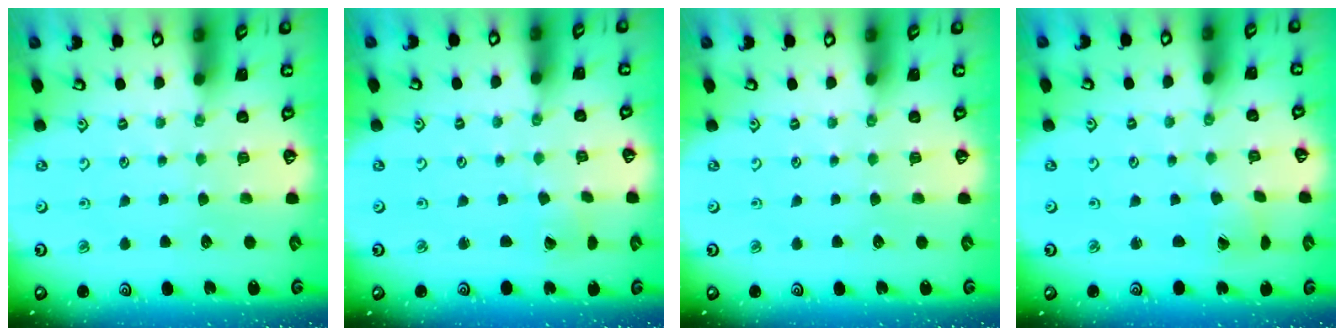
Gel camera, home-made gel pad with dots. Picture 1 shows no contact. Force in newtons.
{"total": 1.5, "press": 1.5, "slide": 0.1}
{"total": 0.0}
{"total": 1.7, "press": 1.7, "slide": 0.1}